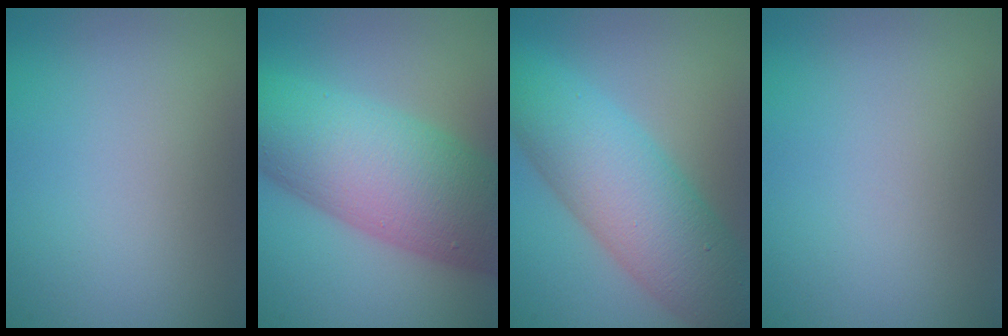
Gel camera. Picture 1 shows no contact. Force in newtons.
{"total": 12.8, "press": 12.8, "slide": 0.3}
{"total": 9.6, "press": 9.6, "slide": 0.1}
{"total": 0.0}